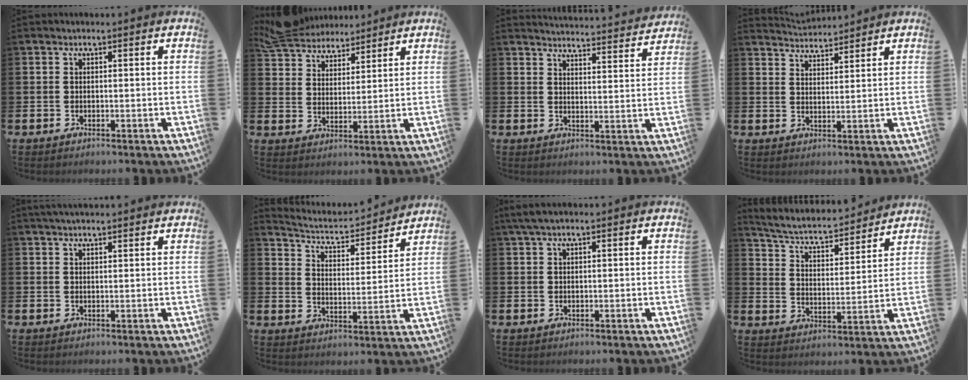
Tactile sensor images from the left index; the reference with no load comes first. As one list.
[{"total": 6.2, "force": [5.9, 1.9, 0.3], "torque": [-0.036, -0.024, 0.111]}, {"total": 4.4, "force": [4.4, 0.0, 0.2], "torque": [-0.004, -0.042, 0.074]}, {"total": 3.6, "force": [3.6, 0.3, -0.3], "torque": [0.000, -0.024, 0.065]}, {"total": 2.2, "force": [2.1, 0.3, 0.8], "torque": [-0.006, -0.004, 0.034]}, {"total": 5.1, "force": [4.9, 1.2, 1.0], "torque": [-0.049, -0.042, 0.078]}, {"total": 2.1, "force": [1.4, 0.4, 1.5], "torque": [-0.033, 0.006, 0.025]}, {"total": 5.0, "force": [4.6, 1.3, 1.5], "torque": [-0.057, -0.042, 0.072]}]